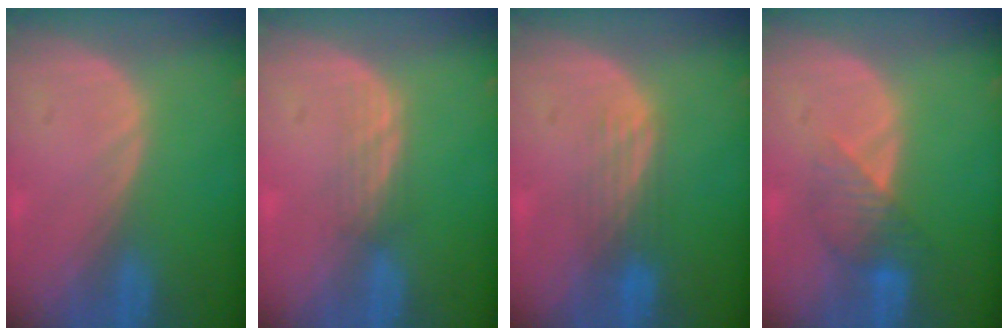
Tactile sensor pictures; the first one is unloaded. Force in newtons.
{"total": 2.2, "press": 2.1, "slide": 0.2}
{"total": 4.0, "press": 3.2, "slide": 2.3}
{"total": 3.9, "press": 3.8, "slide": 0.8}